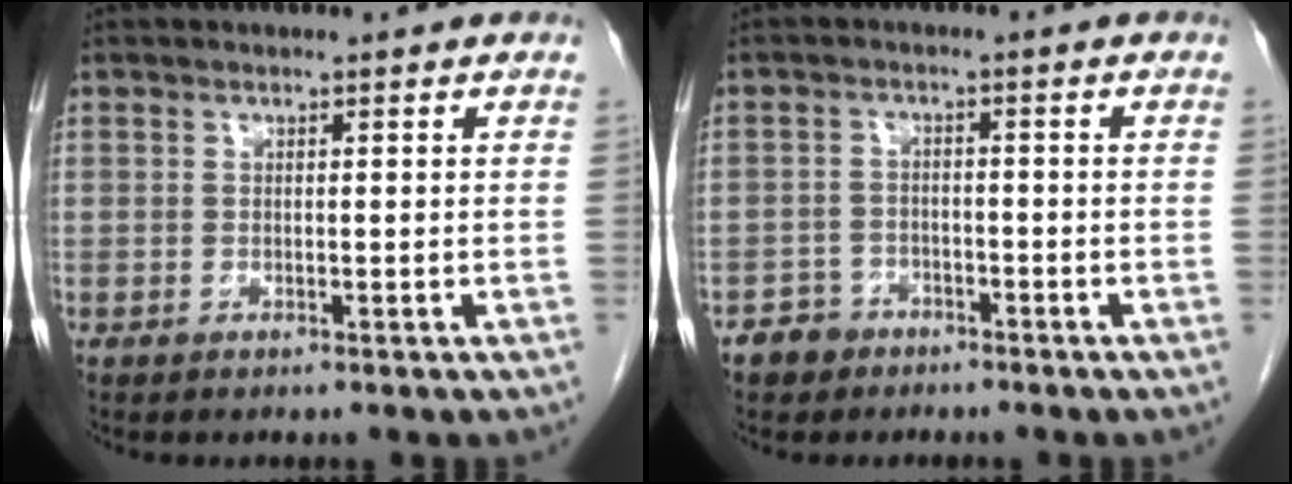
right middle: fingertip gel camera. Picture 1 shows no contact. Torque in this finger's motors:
{"motor_torque": [0.34, -0.23, 0.14, 0.01]}